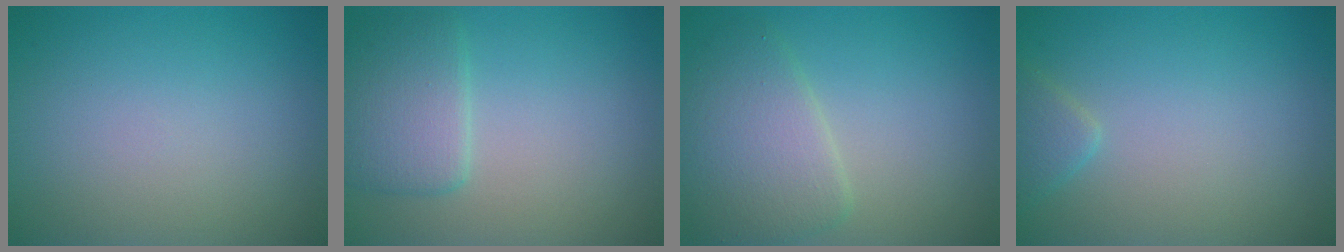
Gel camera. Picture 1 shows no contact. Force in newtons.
{"total": 3.4, "press": 3.4, "slide": 0.4}
{"total": 4.6, "press": 4.6, "slide": 0.2}
{"total": 1.5, "press": 1.5, "slide": 0.2}